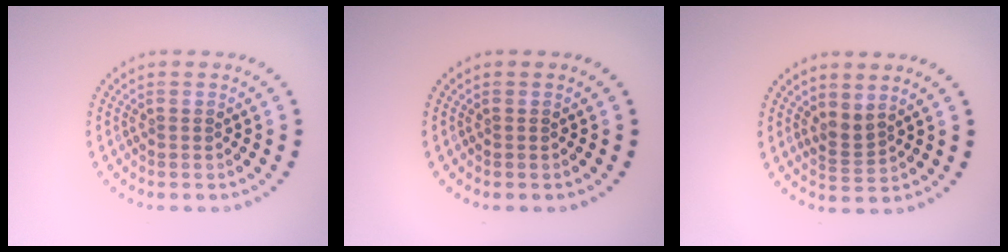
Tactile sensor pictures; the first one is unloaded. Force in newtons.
{"total": 0.0}
{"total": 1.7, "press": 1.2, "slide": 1.2}